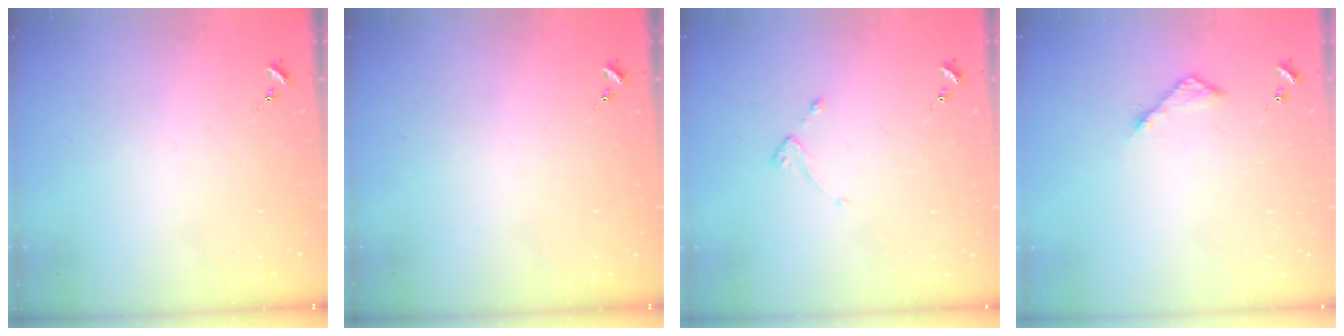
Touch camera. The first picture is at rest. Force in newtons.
{"total": 0.0}
{"total": 2.2, "press": 2.1, "slide": 0.4}
{"total": 4.6, "press": 4.6, "slide": 0.5}